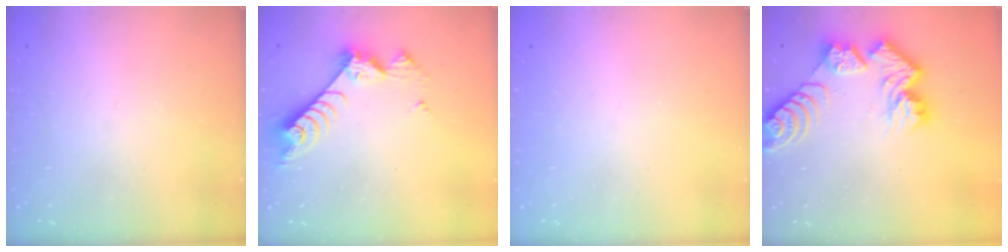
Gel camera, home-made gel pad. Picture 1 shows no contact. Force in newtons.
{"total": 7.6, "press": 7.6, "slide": 0.4}
{"total": 0.0}
{"total": 12.7, "press": 12.6, "slide": 1.0}